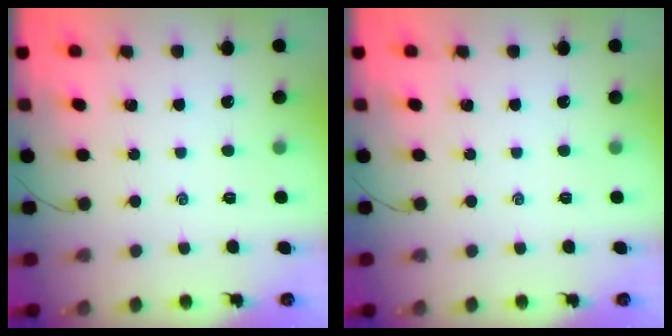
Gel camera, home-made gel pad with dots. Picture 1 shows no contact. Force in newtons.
{"total": 0.0}